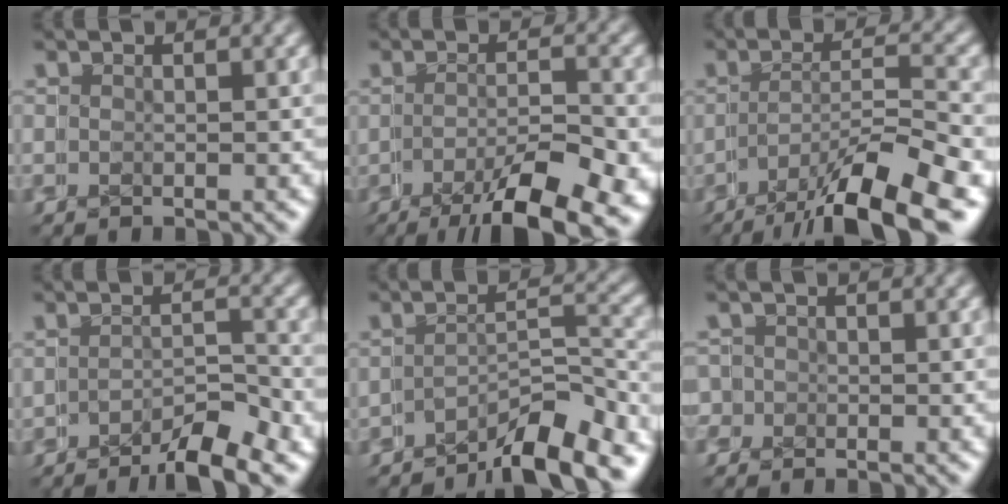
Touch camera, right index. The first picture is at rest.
{"total": 7.8, "force": [-5.4, 1.9, 5.2], "torque": [-0.055, -0.017, -0.069]}
{"total": 7.2, "force": [-5.1, 1.5, 4.9], "torque": [-0.044, 0.006, -0.075]}
{"total": 3.4, "force": [-3.2, -0.1, 1.1], "torque": [0.018, 0.010, -0.057]}
{"total": 6.8, "force": [-6.2, 0.7, 2.7], "torque": [0.000, 0.010, -0.096]}
{"total": 2.0, "force": [-0.3, 2.0, 0.5], "torque": [-0.001, 0.003, -0.010]}